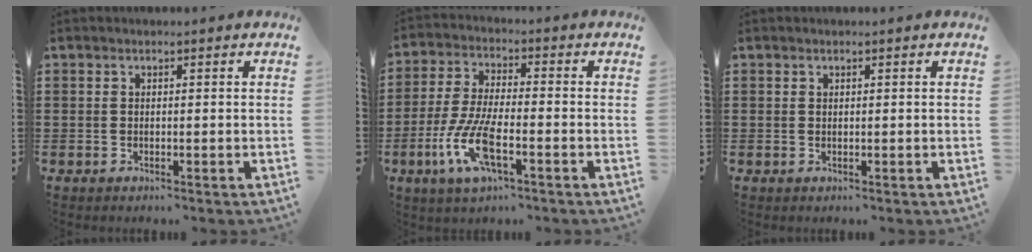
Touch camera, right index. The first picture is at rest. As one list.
[{"total": 9.1, "force": [-3.9, 2.6, 7.8], "torque": [-0.188, -0.017, -0.077]}, {"total": 0.0}]